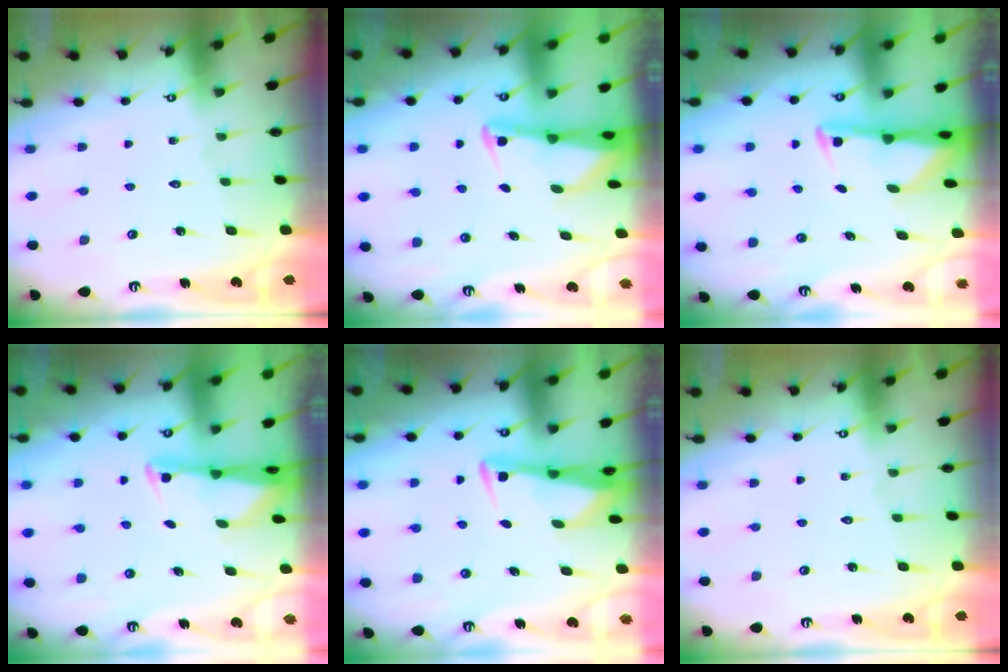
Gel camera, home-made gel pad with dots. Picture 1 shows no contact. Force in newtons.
{"total": 2.3, "press": 2.3, "slide": 0.3}
{"total": 2.8, "press": 2.8, "slide": 0.7}
{"total": 2.0, "press": 2.0, "slide": 0.3}
{"total": 3.4, "press": 3.4, "slide": 0.4}
{"total": 0.0}